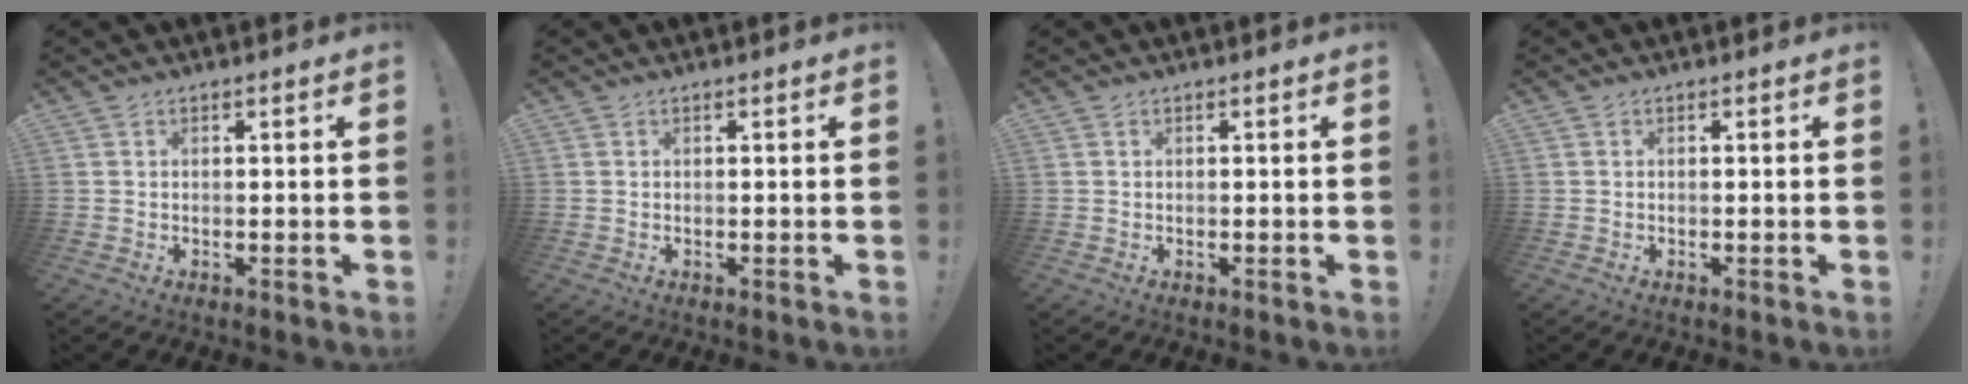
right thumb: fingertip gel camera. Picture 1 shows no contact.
{"total": 0.0}
{"total": 0.0}
{"total": 0.0}